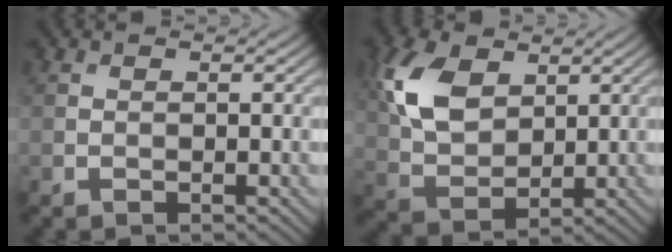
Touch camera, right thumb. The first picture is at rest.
{"total": 9.2, "force": [3.6, 5.7, 6.3], "torque": [-0.164, 0.010, 0.073]}